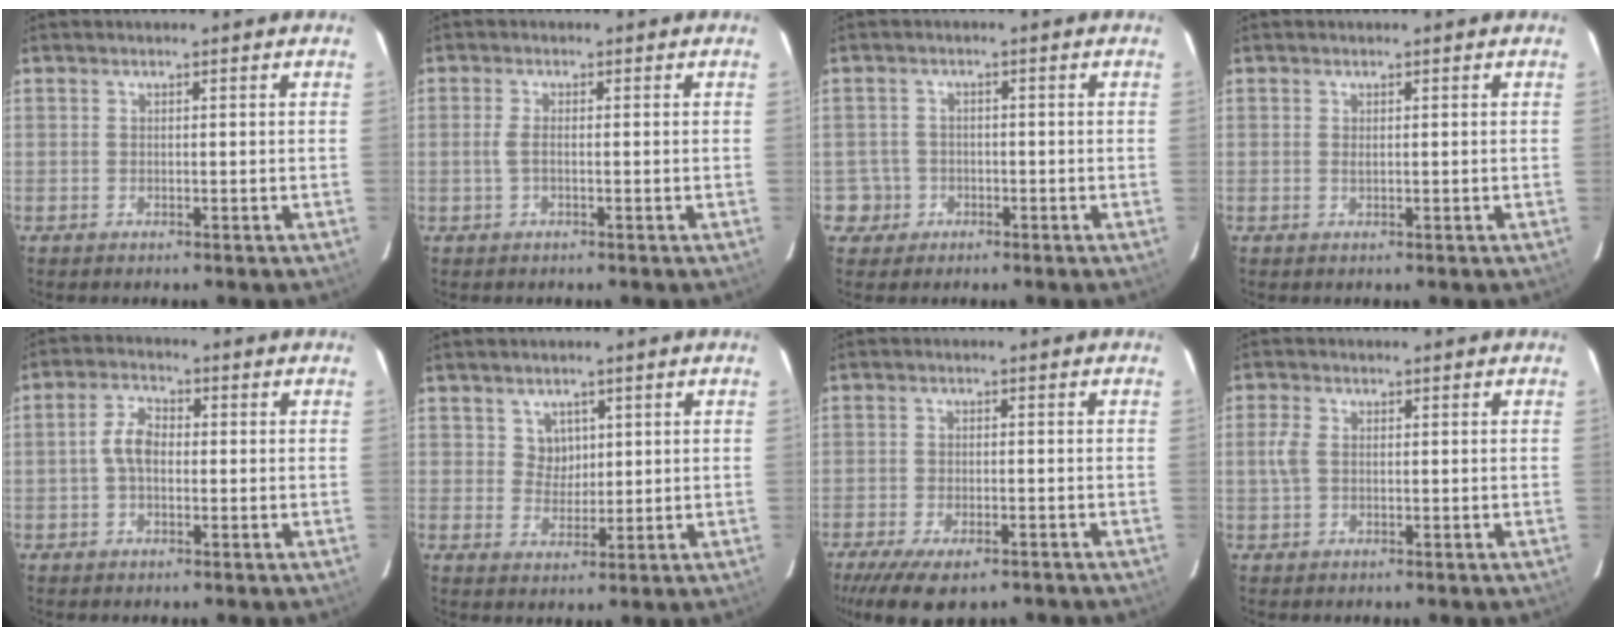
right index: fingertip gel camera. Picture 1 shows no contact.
{"total": 2.1, "force": [-0.4, 0.7, 2.0], "torque": [-0.044, 0.001, -0.007]}
{"total": 4.0, "force": [-1.3, 3.8, -0.2], "torque": [0.001, 0.022, -0.020]}
{"total": 0.6, "force": [0.2, 0.3, 0.5], "torque": [-0.010, 0.001, 0.003]}
{"total": 4.6, "force": [-0.4, 2.8, 3.6], "torque": [-0.075, 0.015, -0.007]}
{"total": 3.5, "force": [1.6, 3.1, 0.4], "torque": [-0.001, 0.006, 0.031]}
{"total": 11.3, "force": [-8.0, 4.3, 6.7], "torque": [-0.152, -0.036, -0.129]}
{"total": 3.0, "force": [0.2, 2.0, 2.3], "torque": [-0.055, 0.005, 0.004]}